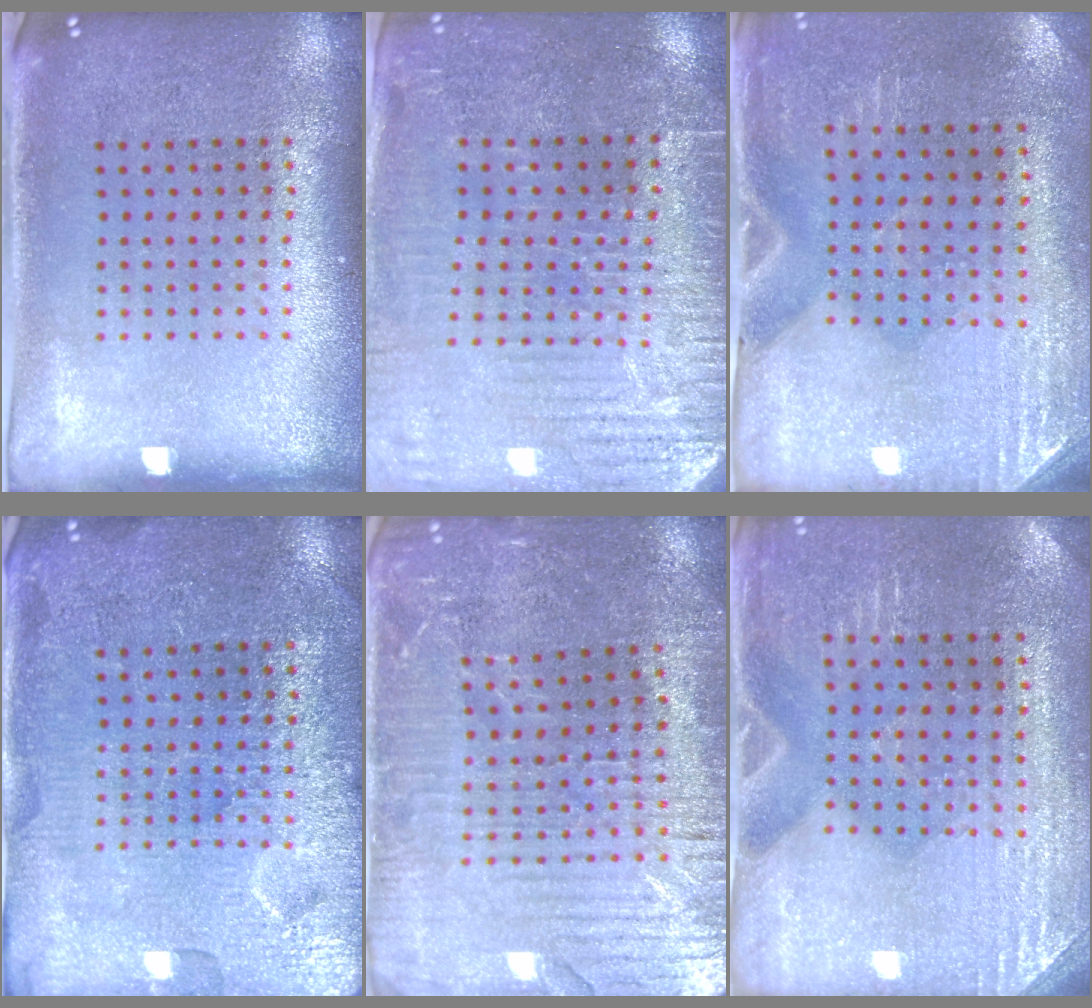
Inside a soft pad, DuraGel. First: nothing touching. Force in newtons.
{"total": 3.5, "press": 3.3, "slide": 0.9}
{"total": 3.0, "press": 2.6, "slide": 1.5}
{"total": 3.8, "press": 3.8, "slide": 0.7}
{"total": 3.5, "press": 3.4, "slide": 0.7}
{"total": 2.9, "press": 2.9, "slide": 0.3}